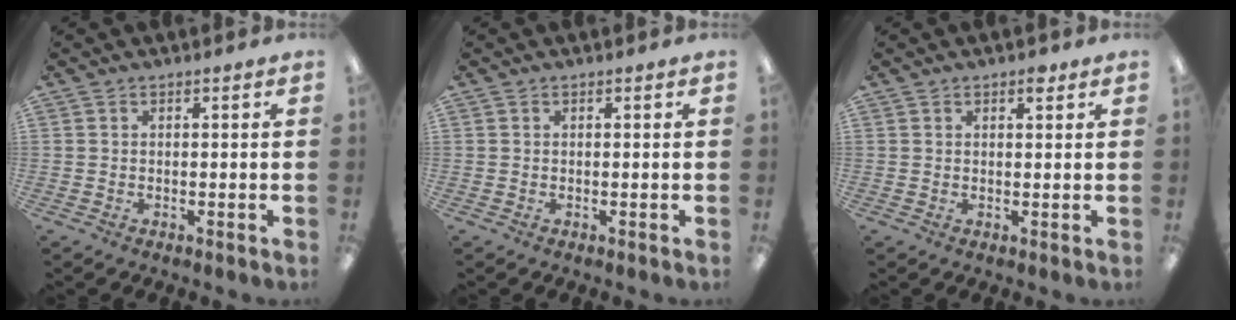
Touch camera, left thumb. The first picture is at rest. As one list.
[{"total": 0.0}, {"total": 2.2, "force": [1.5, 1.1, 1.1], "torque": [-0.007, -0.005, 0.024]}]